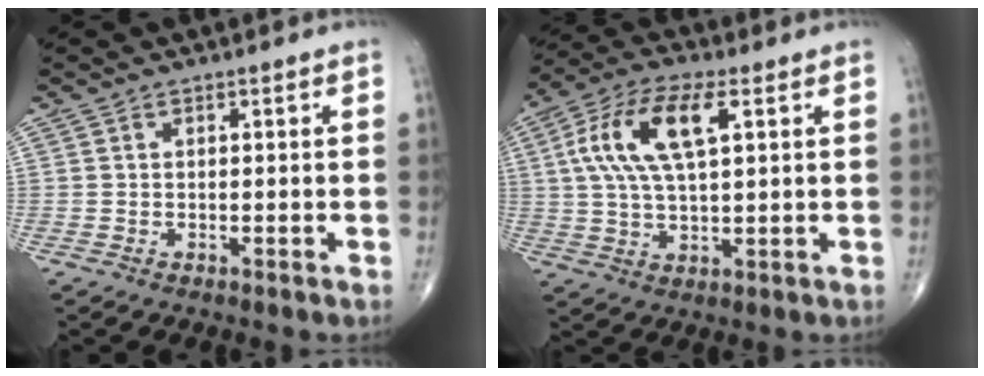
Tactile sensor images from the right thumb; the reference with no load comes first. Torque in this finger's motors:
{"motor_torque": [0.11, 0.37, 0.47, -0.43, 0.32]}